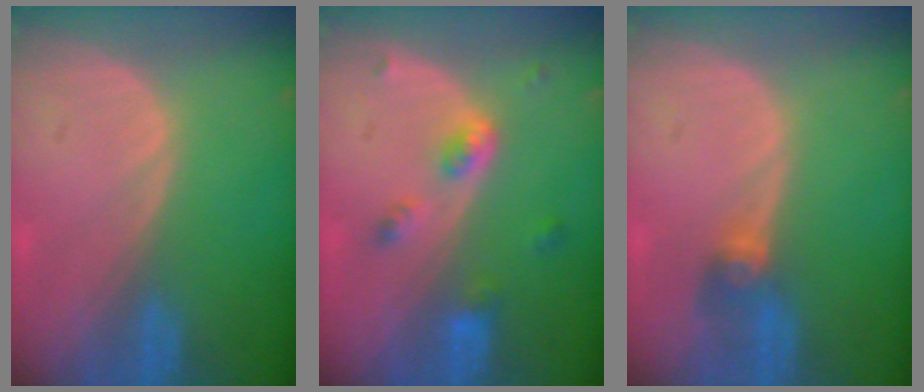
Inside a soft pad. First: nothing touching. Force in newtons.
{"total": 4.4, "press": 4.0, "slide": 1.9}
{"total": 2.7, "press": 2.7, "slide": 0.1}